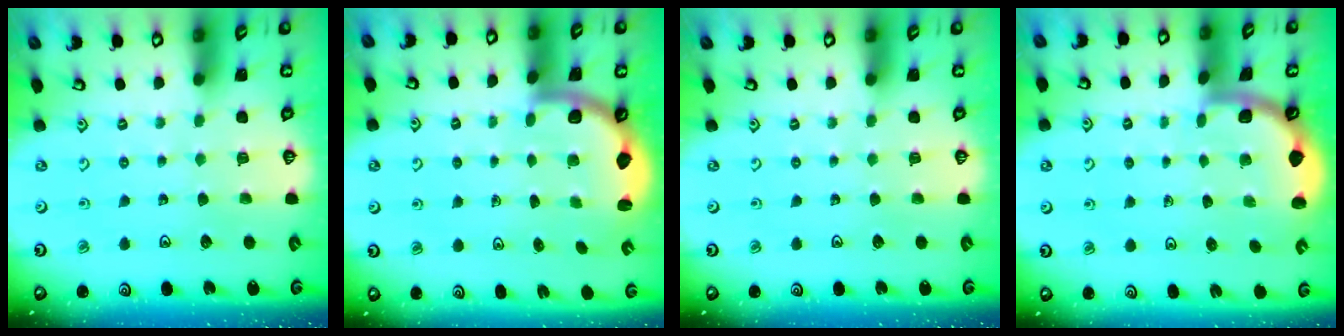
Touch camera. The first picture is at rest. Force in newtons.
{"total": 2.6, "press": 2.5, "slide": 0.7}
{"total": 0.0}
{"total": 1.8, "press": 1.8, "slide": 0.1}